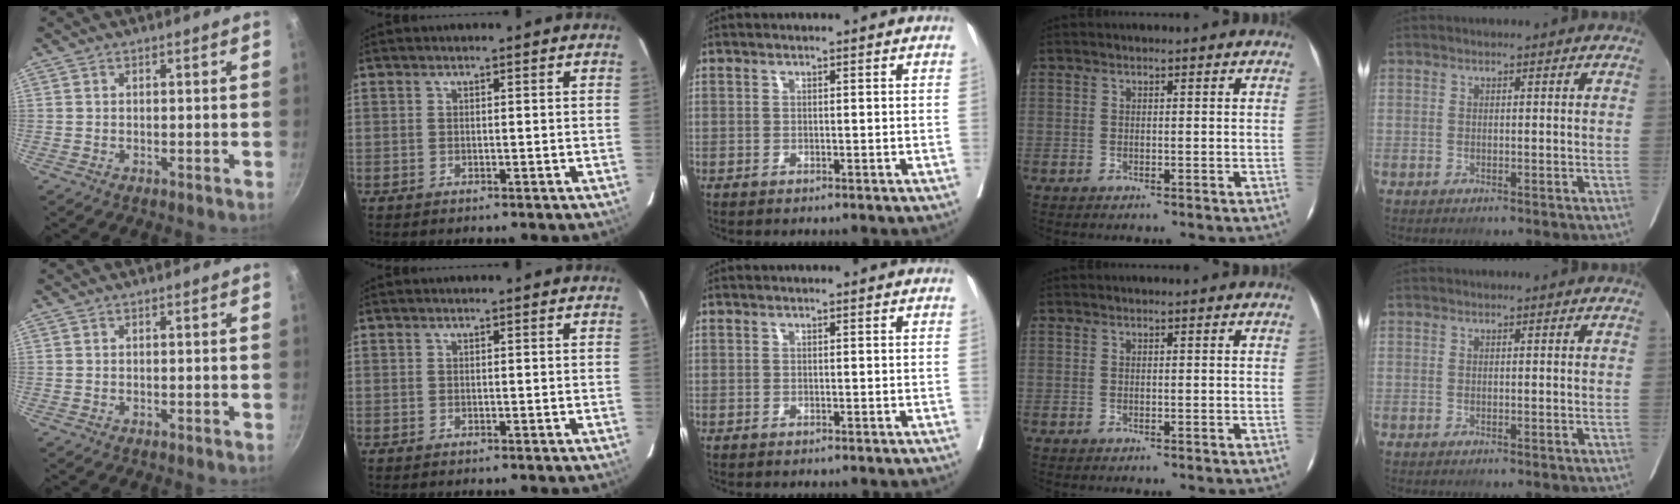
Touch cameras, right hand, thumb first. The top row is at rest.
{}